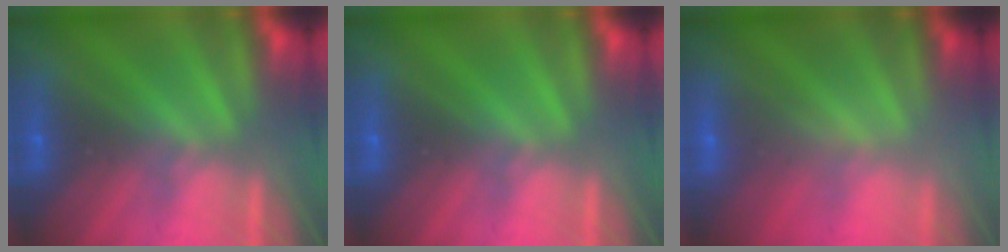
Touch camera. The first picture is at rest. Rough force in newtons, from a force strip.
{"total": 0.0}
{"total": 2.2}